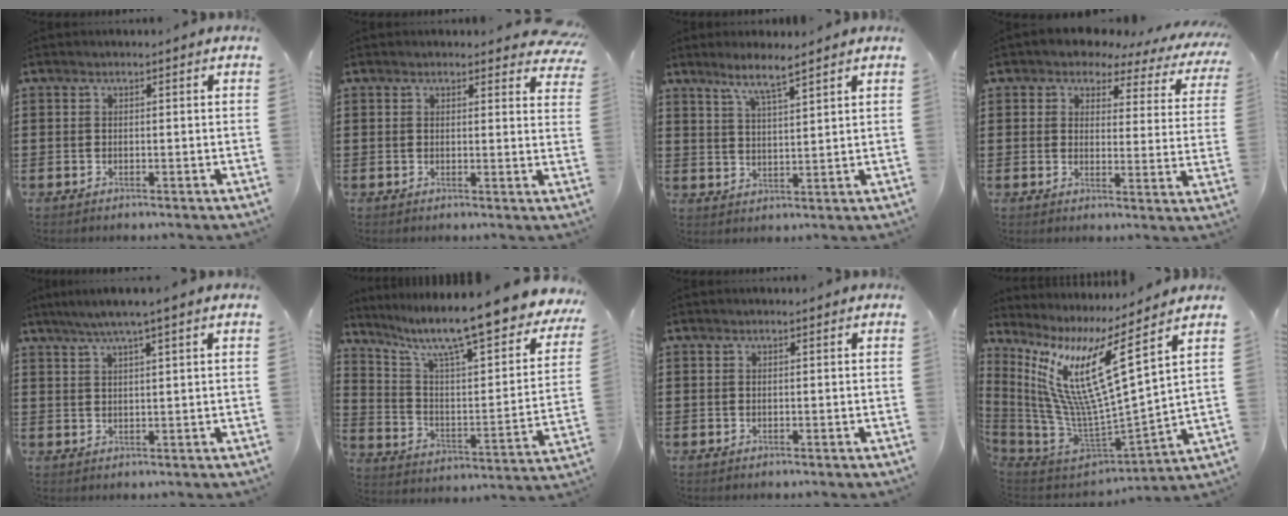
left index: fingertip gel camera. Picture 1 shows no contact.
{"total": 2.4, "force": [2.2, 0.4, 0.7], "torque": [-0.005, -0.009, 0.039]}
{"total": 4.3, "force": [3.6, -0.2, 2.4], "torque": [-0.058, -0.007, 0.062]}
{"total": 3.7, "force": [3.1, 1.7, 1.3], "torque": [-0.038, -0.015, 0.047]}
{"total": 3.3, "force": [2.3, -0.4, 2.4], "torque": [-0.050, -0.001, 0.039]}
{"total": 11.2, "force": [9.1, 0.8, 6.4], "torque": [-0.134, -0.073, 0.146]}
{"total": 0.0}
{"total": 13.4, "force": [6.0, 2.0, 11.8], "torque": [-0.268, -0.058, 0.088]}